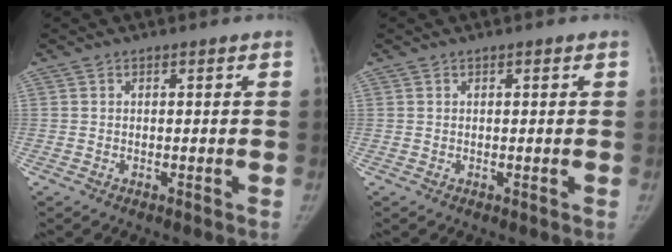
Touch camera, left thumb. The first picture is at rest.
{"total": 0.0}